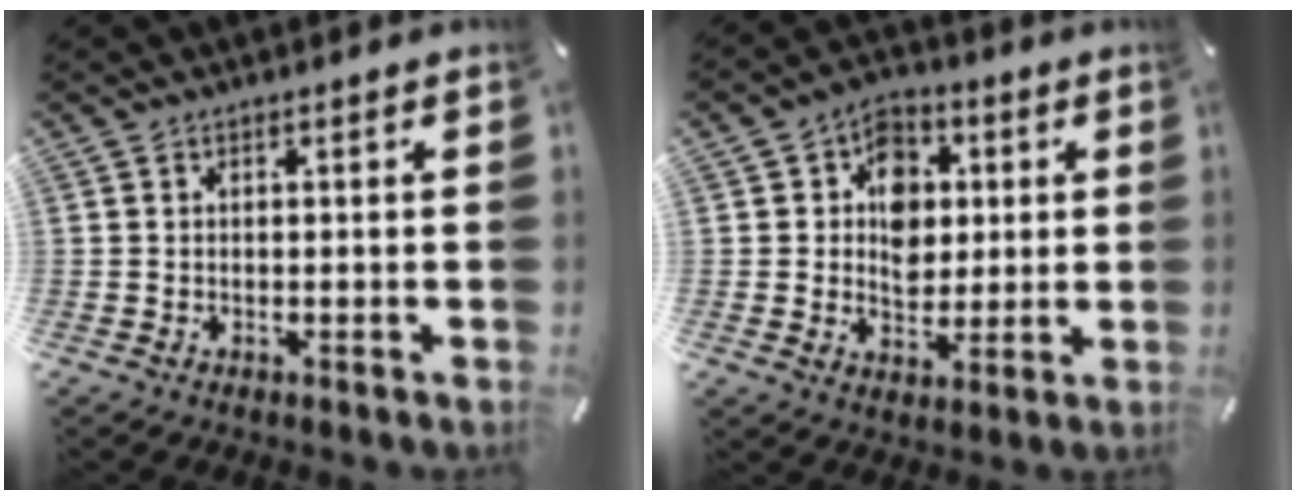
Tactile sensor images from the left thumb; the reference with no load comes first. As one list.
[{"total": 9.6, "force": [1.1, 8.2, 4.9], "torque": [-0.060, 0.007, 0.018]}]